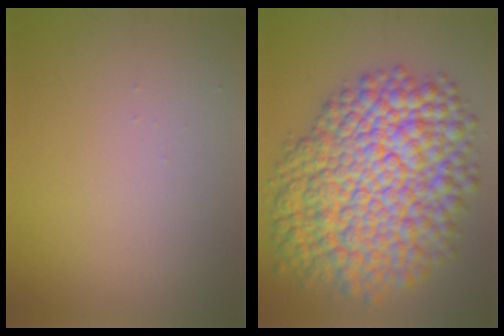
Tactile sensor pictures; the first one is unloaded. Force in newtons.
{"total": 14.3, "press": 14.3, "slide": 0.4}